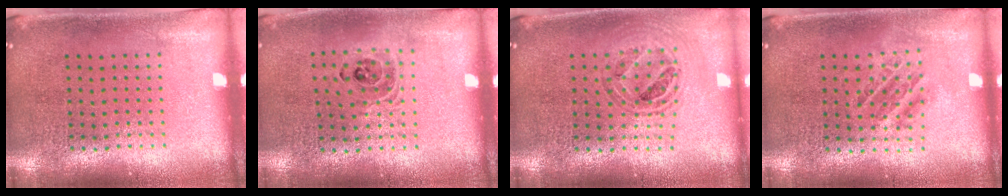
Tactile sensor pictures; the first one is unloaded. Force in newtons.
{"total": 1.1, "press": 1.0, "slide": 0.4}
{"total": 0.8, "press": 0.8, "slide": 0.1}
{"total": 1.1, "press": 1.0, "slide": 0.4}